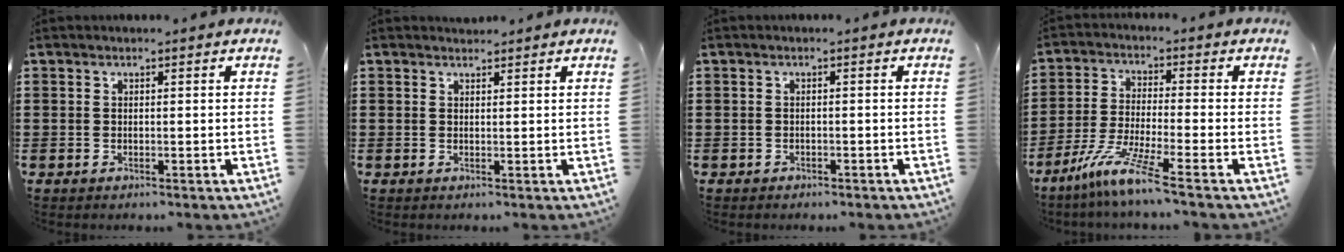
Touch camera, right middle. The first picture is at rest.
{"total": 1.1, "force": [1.1, 0.1, -0.2], "torque": [0.000, -0.002, 0.021]}
{"total": 0.7, "force": [-0.7, 0.3, 0.0], "torque": [-0.002, 0.002, -0.015]}
{"total": 7.7, "force": [-5.7, -0.2, 5.3], "torque": [-0.111, -0.016, -0.111]}